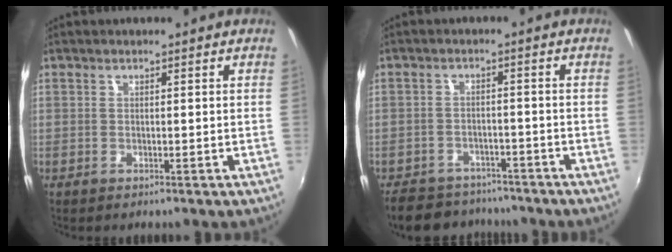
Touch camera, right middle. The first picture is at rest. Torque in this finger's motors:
{"motor_torque": [0.11, -0.19, -0.16, -0.01]}